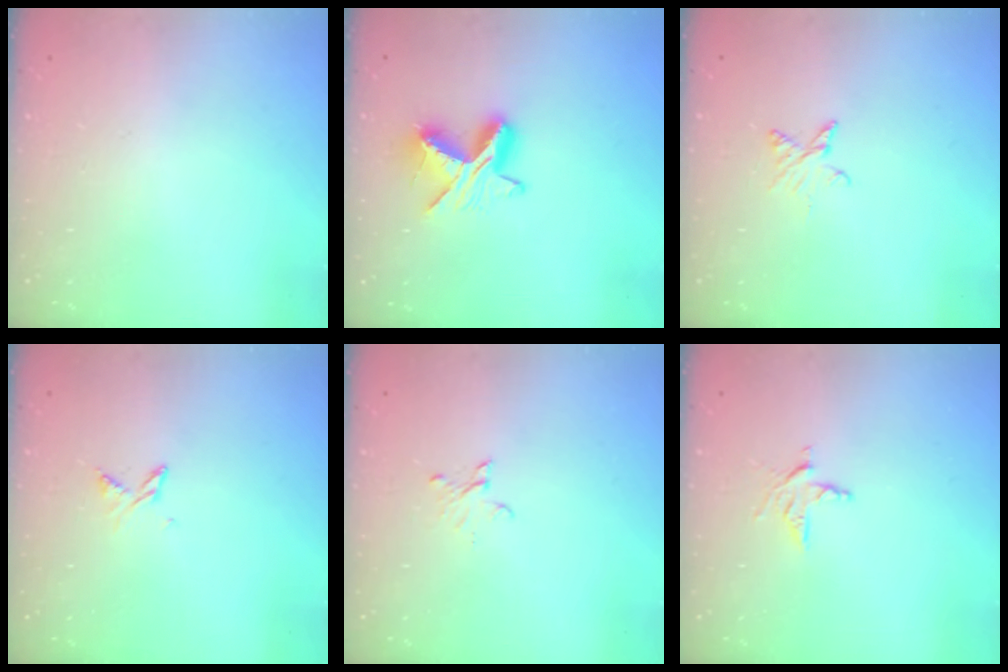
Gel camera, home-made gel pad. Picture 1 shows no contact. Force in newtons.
{"total": 10.0, "press": 10.0, "slide": 0.2}
{"total": 3.1, "press": 3.1, "slide": 0.4}
{"total": 2.9, "press": 2.8, "slide": 0.5}
{"total": 3.0, "press": 3.0, "slide": 0.3}
{"total": 5.0, "press": 5.0, "slide": 0.3}